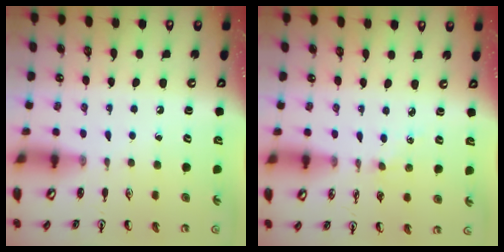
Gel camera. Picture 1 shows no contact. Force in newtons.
{"total": 1.8, "press": 1.8, "slide": 0.3}